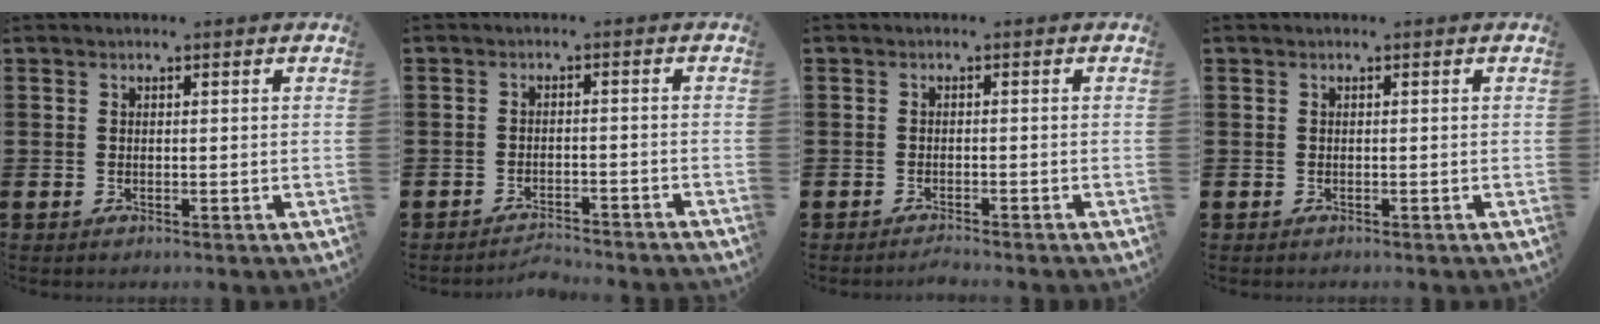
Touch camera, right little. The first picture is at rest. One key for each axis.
{"total": 2.2, "fx": -2.2, "fy": -0.1, "fz": 0.1, "tx": -0.006, "ty": 0.004, "tz": -0.047}
{"total": 1.0, "fx": -1.0, "fy": -0.2, "fz": 0.2, "tx": -0.003, "ty": -0.002, "tz": -0.019}
{"total": 0.0}